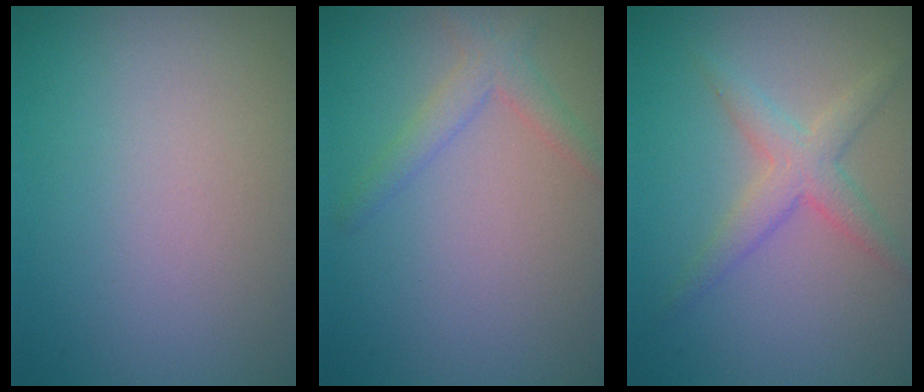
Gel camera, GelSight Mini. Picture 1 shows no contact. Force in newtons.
{"total": 2.1, "press": 2.1, "slide": 0.1}
{"total": 2.9, "press": 2.9, "slide": 0.1}